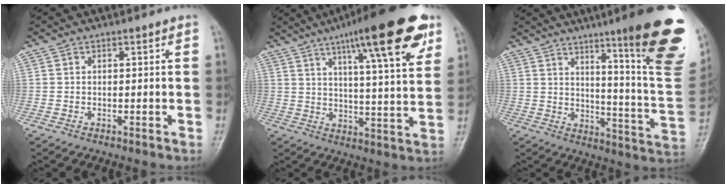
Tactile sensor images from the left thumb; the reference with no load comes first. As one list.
[{"total": 20.2, "force": [11.1, 4.0, 16.4], "torque": [-0.217, -0.028, 0.162]}, {"total": 23.0, "force": [12.5, 2.5, 19.1], "torque": [-0.219, -0.071, 0.174]}]